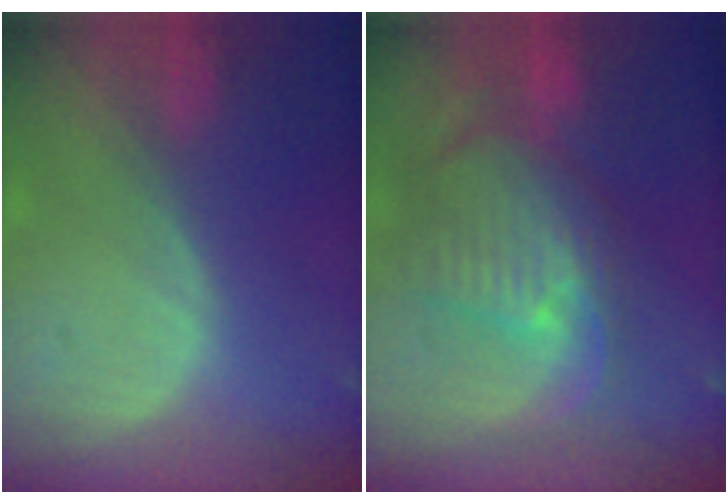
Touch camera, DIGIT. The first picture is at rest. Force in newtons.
{"total": 11.1, "press": 9.7, "slide": 5.5}